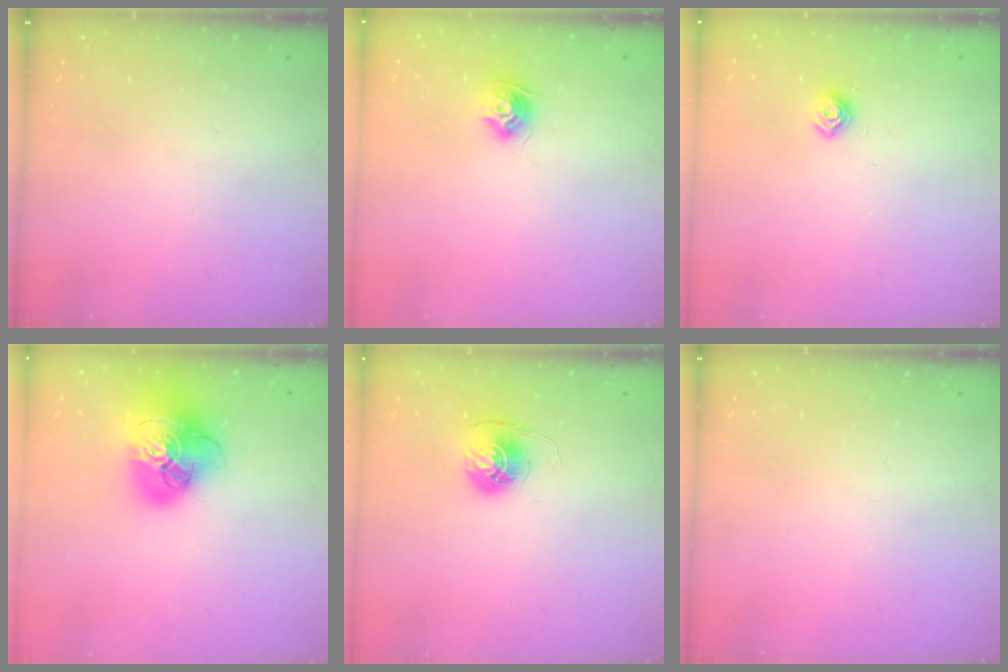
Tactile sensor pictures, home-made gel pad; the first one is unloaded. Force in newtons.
{"total": 9.6, "press": 9.6, "slide": 0.7}
{"total": 7.6, "press": 7.5, "slide": 1.1}
{"total": 20.6, "press": 20.5, "slide": 2.1}
{"total": 6.1, "press": 6.1, "slide": 0.4}
{"total": 0.0}